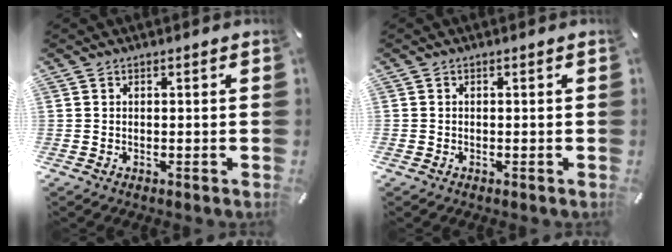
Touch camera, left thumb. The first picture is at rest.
{"total": 0.0}